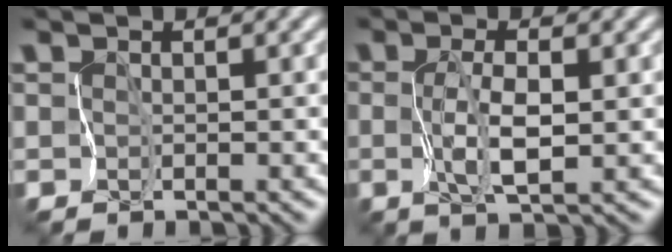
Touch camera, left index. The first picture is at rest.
{"total": 2.6, "force": [-0.1, 0.5, 2.6], "torque": [-0.061, -0.006, 0.003]}